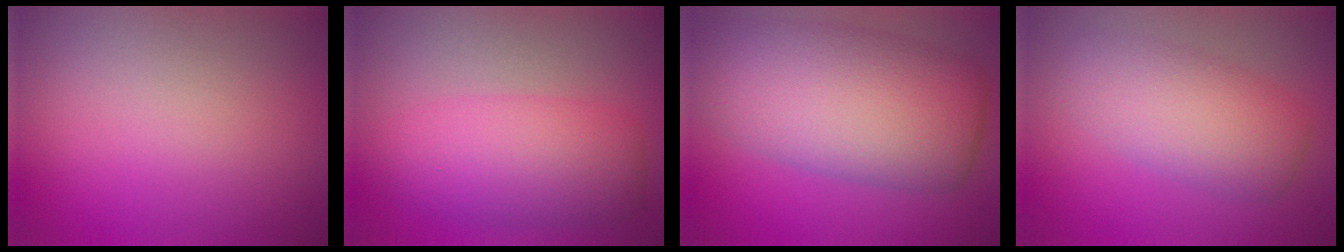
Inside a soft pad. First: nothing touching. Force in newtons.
{"total": 5.0, "press": 5.0, "slide": 0.2}
{"total": 9.6, "press": 9.6, "slide": 0.6}
{"total": 4.8, "press": 4.8, "slide": 0.0}